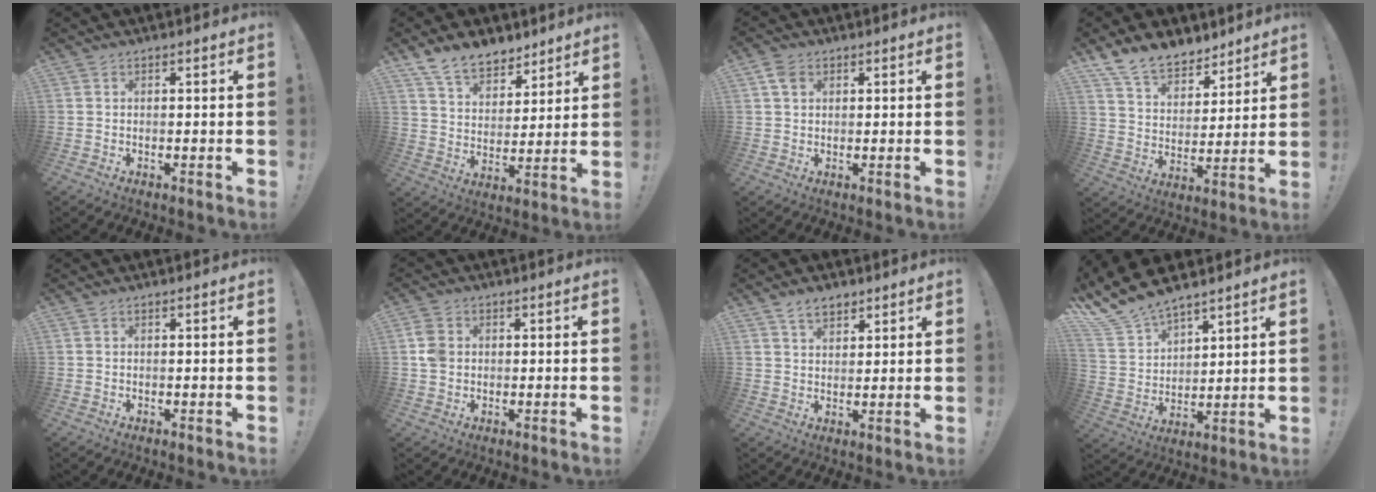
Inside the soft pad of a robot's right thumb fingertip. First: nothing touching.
{"total": 11.6, "force": [9.1, 6.3, 3.7], "torque": [-0.067, -0.064, 0.177]}
{"total": 4.0, "force": [1.9, 2.8, 2.1], "torque": [-0.035, -0.002, 0.036]}
{"total": 12.4, "force": [10.2, 6.2, 3.3], "torque": [-0.075, -0.074, 0.198]}
{"total": 0.0}
{"total": 5.4, "force": [0.5, 4.6, 2.9], "torque": [-0.051, 0.009, 0.013]}
{"total": 5.5, "force": [3.8, 3.2, 2.4], "torque": [-0.040, -0.016, 0.072]}
{"total": 12.0, "force": [10.7, 4.7, 3.0], "torque": [-0.085, -0.083, 0.201]}